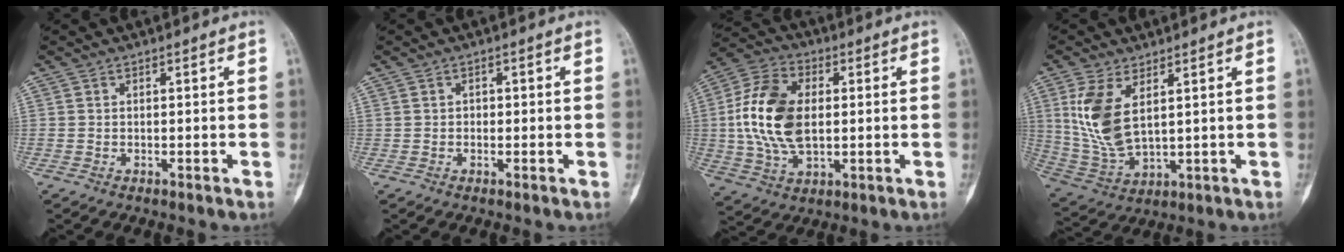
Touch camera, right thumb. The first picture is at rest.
{"total": 0.8, "force": [-0.1, 0.7, 0.4], "torque": [0.004, 0.002, -0.006]}
{"total": 15.7, "force": [0.9, 9.7, 12.4], "torque": [-0.238, 0.008, 0.018]}
{"total": 11.6, "force": [3.5, 5.7, 9.4], "torque": [-0.200, -0.016, 0.087]}